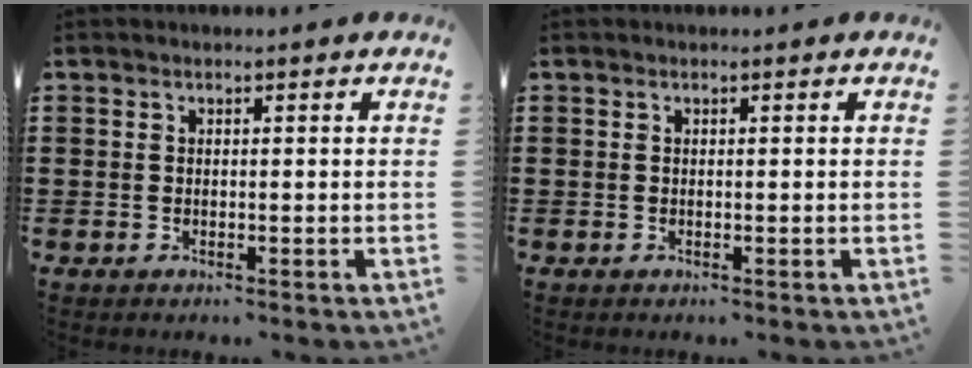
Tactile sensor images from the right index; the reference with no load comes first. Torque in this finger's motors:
{"motor_torque": [0.00, 0.00, 0.00, 0.00]}